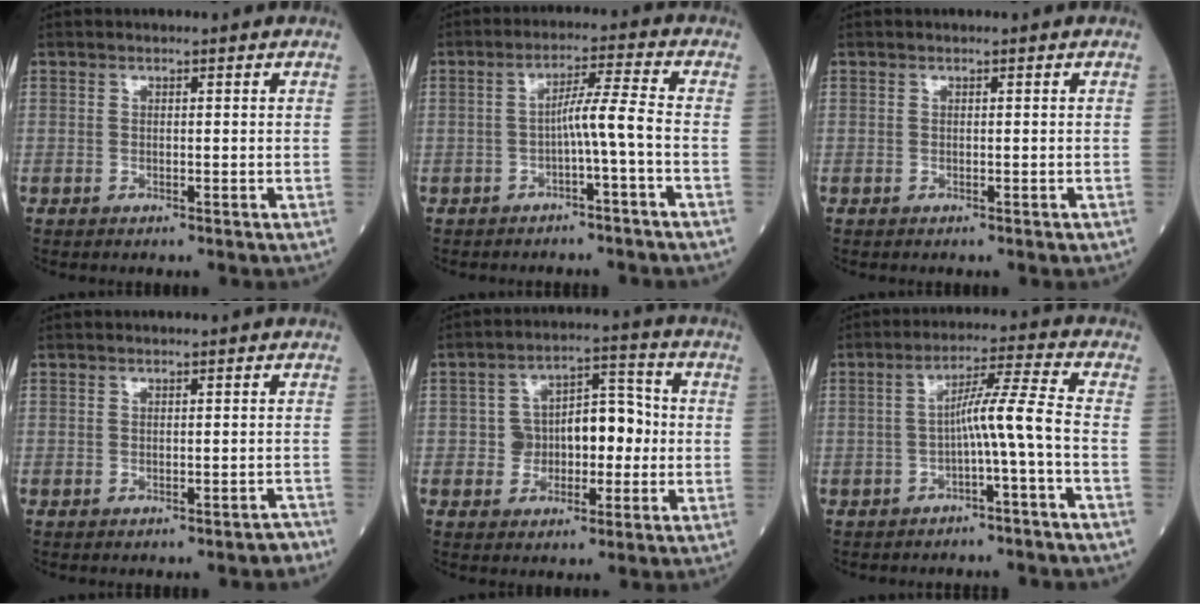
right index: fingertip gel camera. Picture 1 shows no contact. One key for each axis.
{"total": 4.8, "fx": -1.6, "fy": -0.9, "fz": 4.5, "tx": -0.075, "ty": 0.014, "tz": -0.025}
{"total": 0.0}
{"total": 1.7, "fx": -1.5, "fy": 0.3, "fz": 0.7, "tx": -0.007, "ty": -0.002, "tz": -0.017}
{"total": 8.7, "fx": -0.8, "fy": 5.3, "fz": 6.9, "tx": -0.107, "ty": 0.037, "tz": -0.011}
{"total": 6.4, "fx": -2.0, "fy": -1.2, "fz": 6.0, "tx": -0.100, "ty": 0.023, "tz": -0.031}